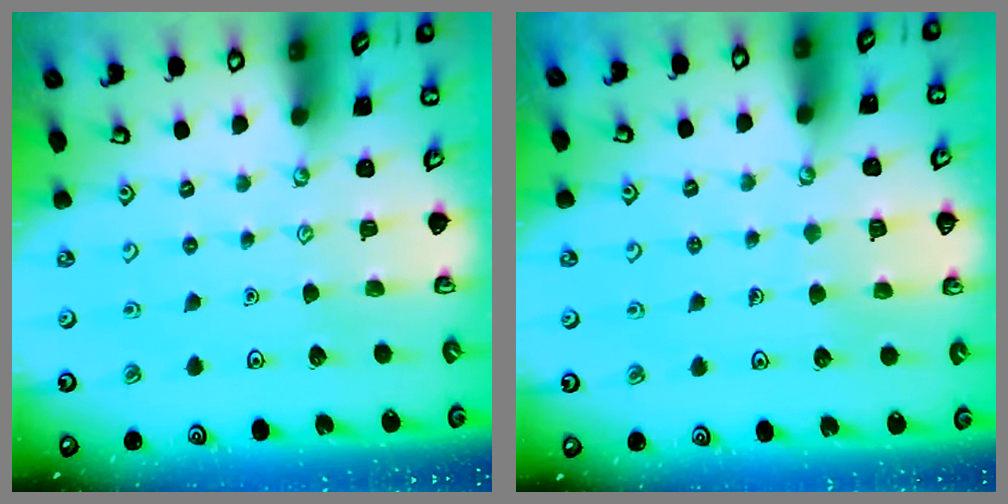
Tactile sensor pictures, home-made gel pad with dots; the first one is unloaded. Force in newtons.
{"total": 5.9, "press": 5.9, "slide": 0.5}